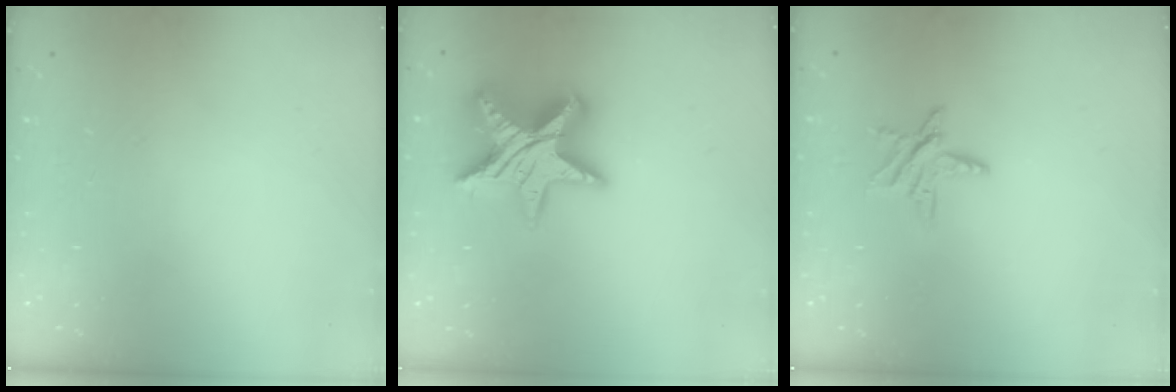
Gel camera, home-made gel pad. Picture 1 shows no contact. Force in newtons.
{"total": 17.2, "press": 17.2, "slide": 1.2}
{"total": 6.5, "press": 6.5, "slide": 0.2}